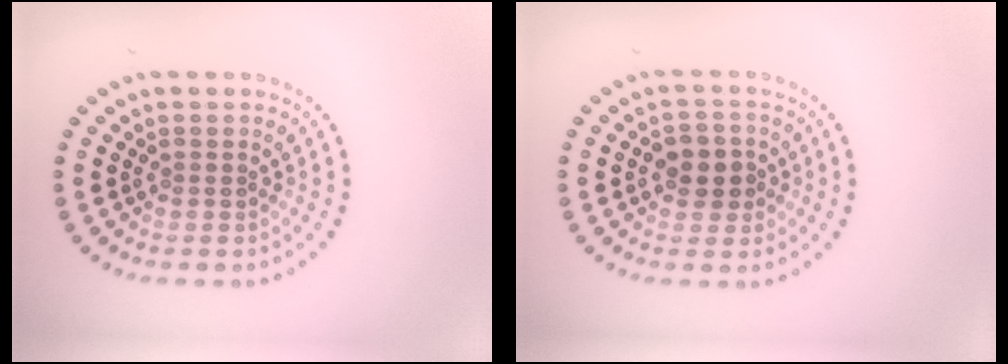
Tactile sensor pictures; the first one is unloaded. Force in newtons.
{"total": 2.8, "press": 2.8, "slide": 0.7}